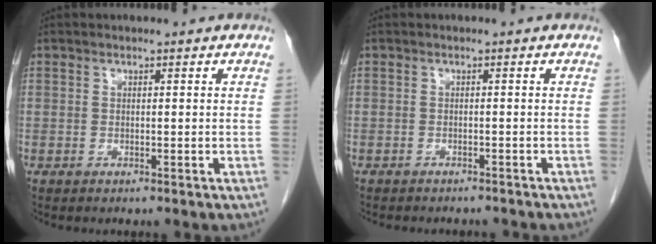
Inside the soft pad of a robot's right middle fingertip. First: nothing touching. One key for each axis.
{"total": 6.2, "fx": -5.6, "fy": 1.9, "fz": 1.9, "tx": -0.022, "ty": 0.001, "tz": -0.066}